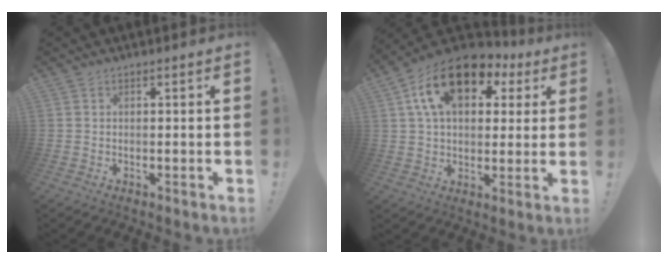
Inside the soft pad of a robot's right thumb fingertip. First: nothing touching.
{"total": 18.1, "force": [8.0, 10.9, 12.0], "torque": [-0.189, -0.025, 0.143]}